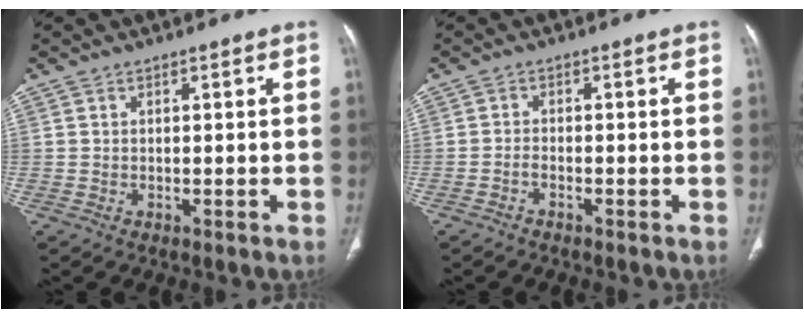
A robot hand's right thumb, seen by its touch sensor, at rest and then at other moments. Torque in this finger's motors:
{"motor_torque": [-0.58, -0.16, -0.49, 0.27, -0.06]}